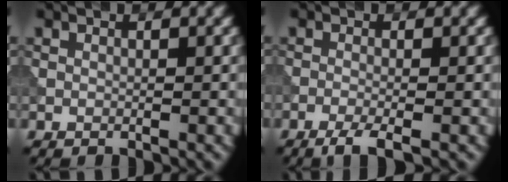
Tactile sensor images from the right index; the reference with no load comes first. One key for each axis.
{"total": 2.7, "fx": -1.6, "fy": 0.5, "fz": 2.1, "tx": -0.038, "ty": -0.004, "tz": -0.039}